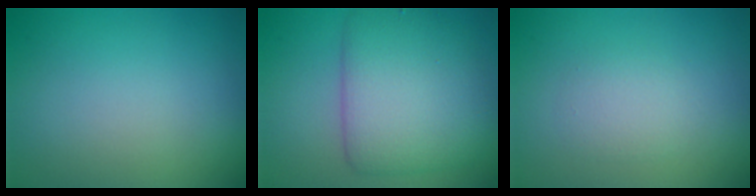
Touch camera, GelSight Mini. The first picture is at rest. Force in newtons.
{"total": 6.9, "press": 6.8, "slide": 0.3}
{"total": 1.7, "press": 1.7, "slide": 0.1}